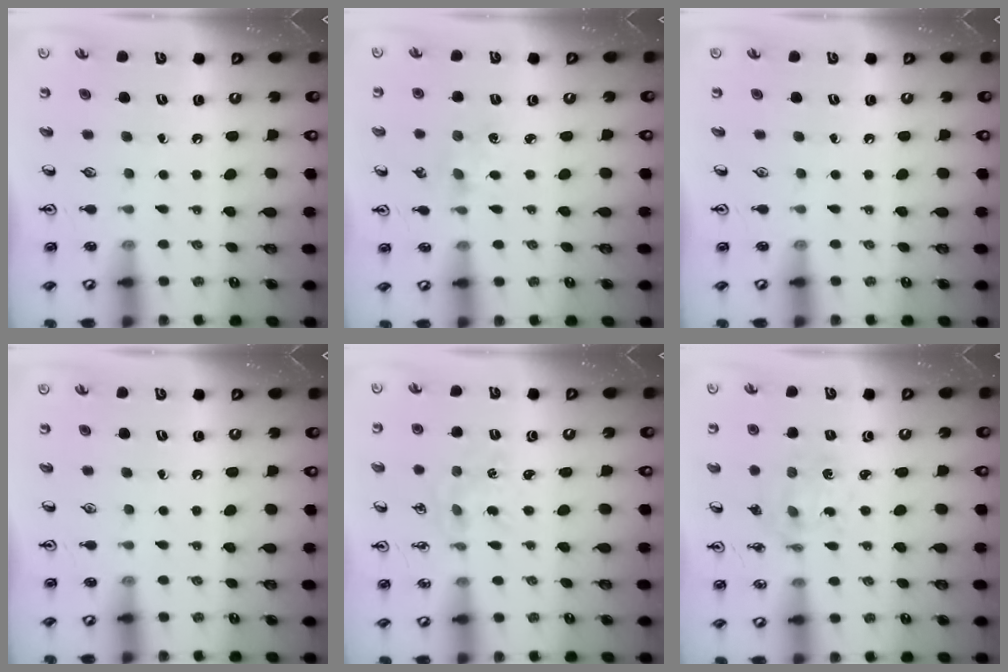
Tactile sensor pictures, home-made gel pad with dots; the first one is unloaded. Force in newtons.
{"total": 1.3, "press": 1.3, "slide": 0.2}
{"total": 0.0}
{"total": 0.0}
{"total": 0.0}
{"total": 2.7, "press": 2.7, "slide": 0.3}